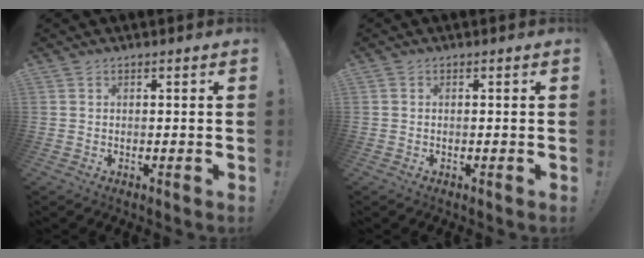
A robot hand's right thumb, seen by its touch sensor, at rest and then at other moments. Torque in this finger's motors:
{"motor_torque": [0.43, -0.26, 0.16, -0.07, 0.00]}